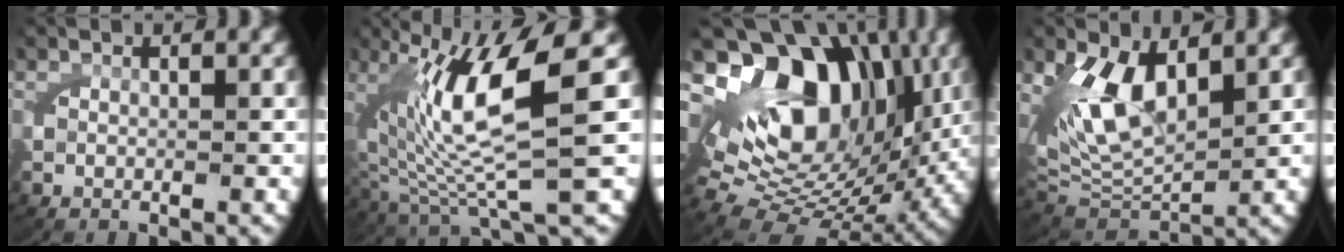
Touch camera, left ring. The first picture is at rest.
{"total": 11.8, "force": [1.1, 5.3, 10.5], "torque": [-0.190, -0.010, 0.028]}
{"total": 21.0, "force": [4.1, 14.9, 14.2], "torque": [-0.254, -0.003, 0.068]}
{"total": 8.2, "force": [1.9, 5.5, 5.7], "torque": [-0.133, -0.008, 0.041]}